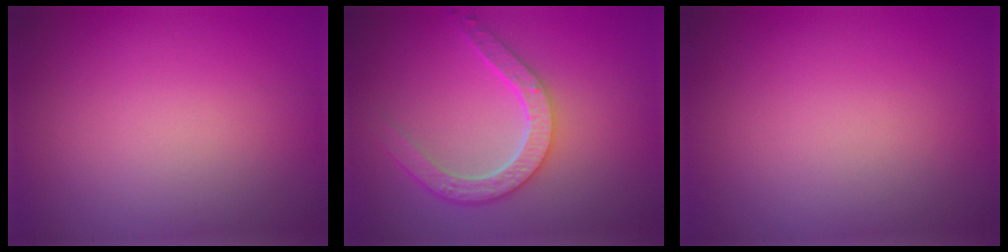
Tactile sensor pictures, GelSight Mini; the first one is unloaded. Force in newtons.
{"total": 4.6, "press": 3.6, "slide": 2.8}
{"total": 0.0}